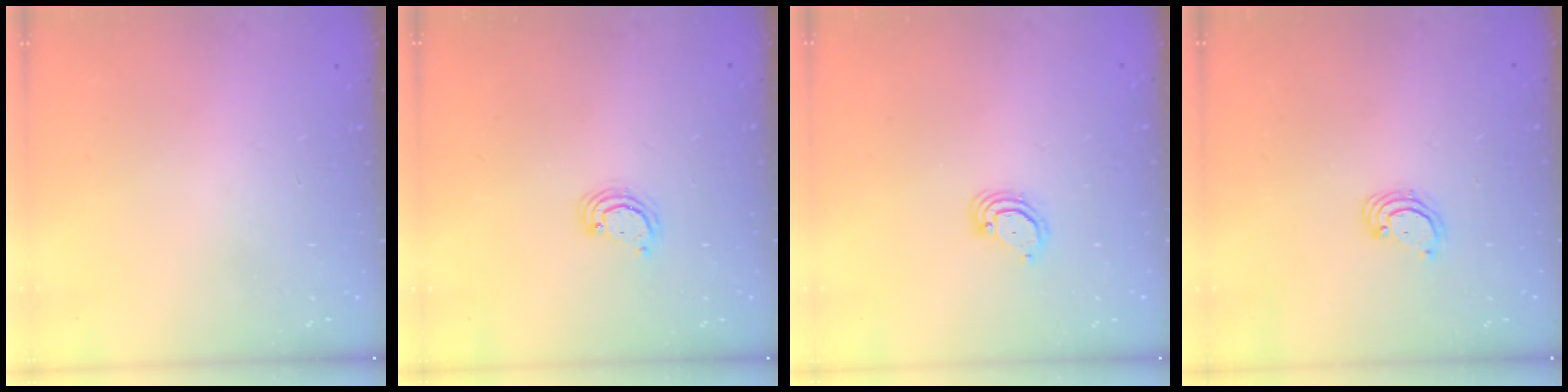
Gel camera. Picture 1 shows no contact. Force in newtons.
{"total": 2.5, "press": 2.5, "slide": 0.3}
{"total": 3.1, "press": 3.1, "slide": 0.2}
{"total": 2.4, "press": 2.4, "slide": 0.2}